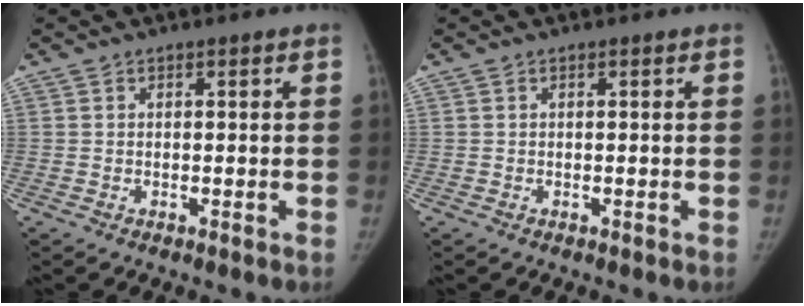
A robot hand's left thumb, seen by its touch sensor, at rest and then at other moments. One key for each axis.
{"total": 0.0}